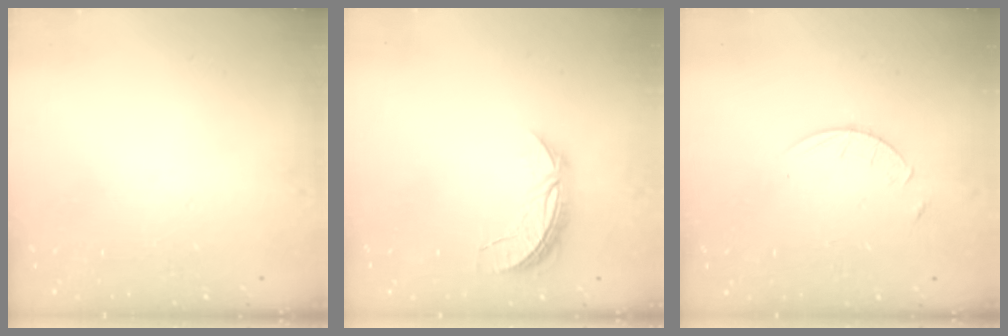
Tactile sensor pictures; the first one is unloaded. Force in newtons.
{"total": 6.2, "press": 6.2, "slide": 0.5}
{"total": 5.6, "press": 5.5, "slide": 0.7}